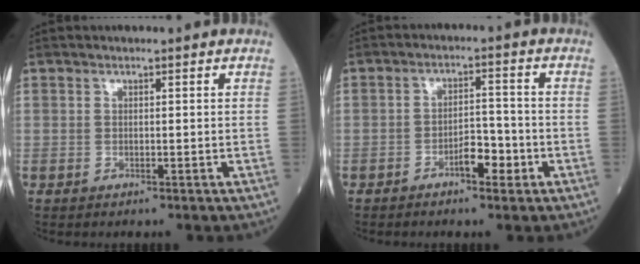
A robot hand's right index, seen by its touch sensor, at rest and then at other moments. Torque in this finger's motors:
{"motor_torque": [-0.11, -0.11, 0.05, 0.01]}